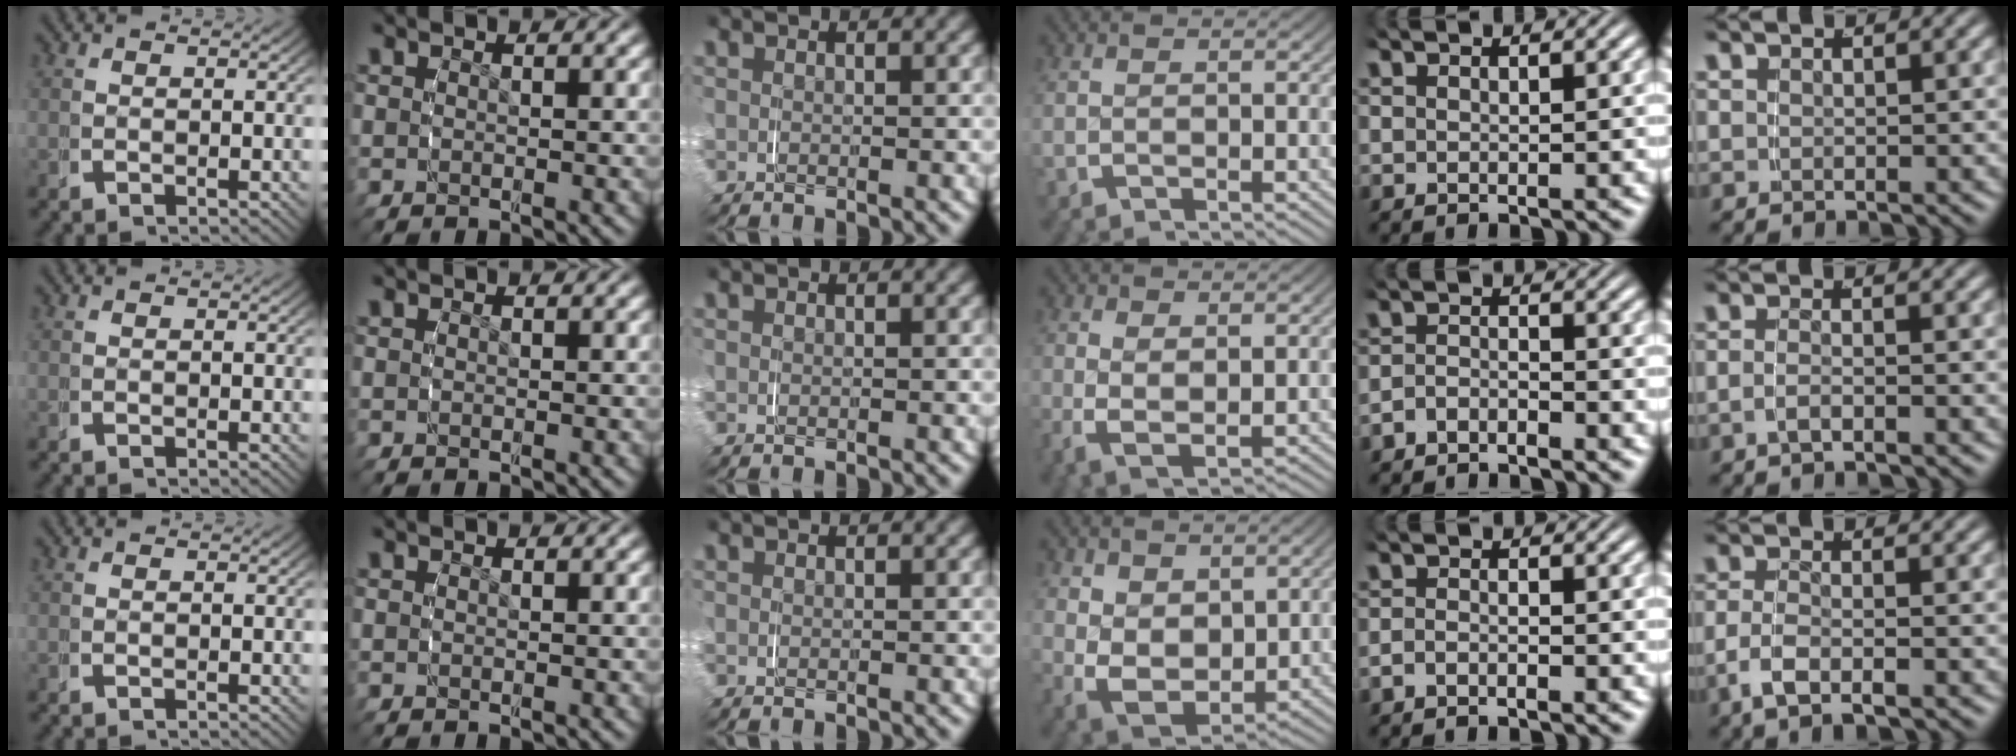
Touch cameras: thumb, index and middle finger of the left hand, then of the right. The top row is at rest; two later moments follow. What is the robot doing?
{"motion": "grasp_and_lifting", "object": "napkin"}